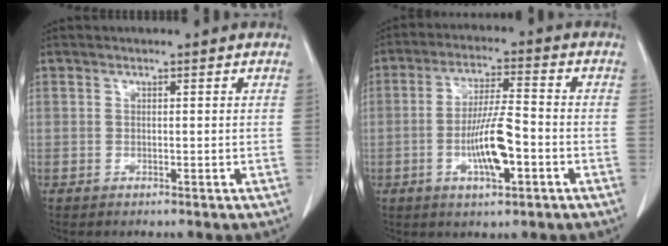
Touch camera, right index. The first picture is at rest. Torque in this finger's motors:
{"motor_torque": [0.22, -0.01, 0.29, 0.07]}